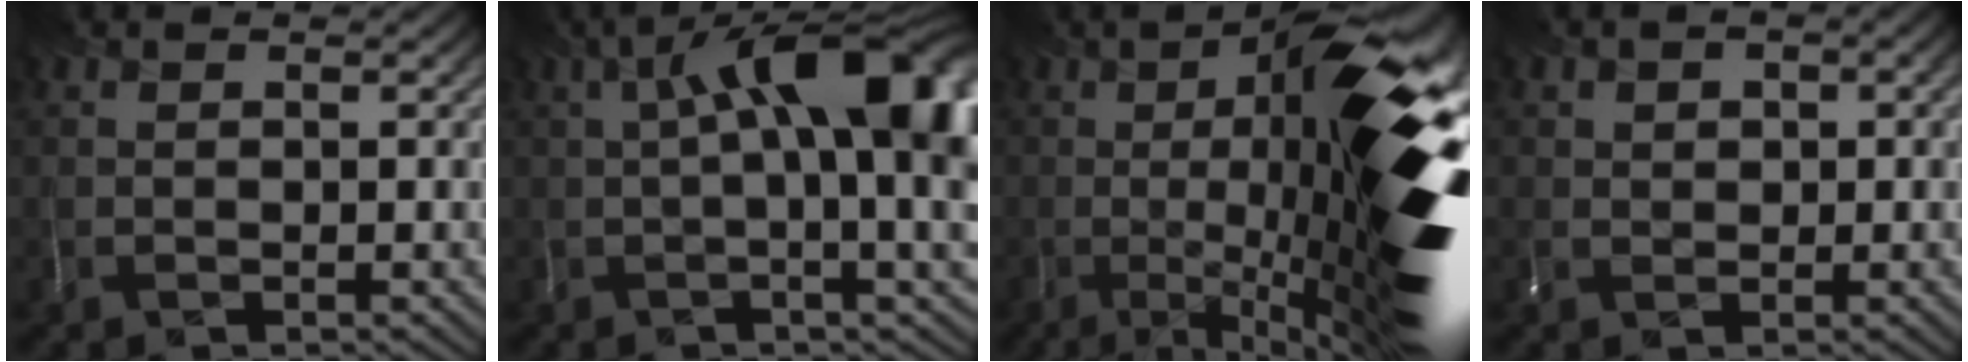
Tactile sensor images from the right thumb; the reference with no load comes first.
{"total": 15.1, "force": [2.6, 5.0, 14.0], "torque": [-0.184, 0.018, 0.045]}
{"total": 19.1, "force": [-1.3, 5.3, 18.3], "torque": [-0.246, 0.001, -0.010]}
{"total": 1.9, "force": [0.5, 1.5, 1.0], "torque": [-0.005, -0.006, 0.019]}